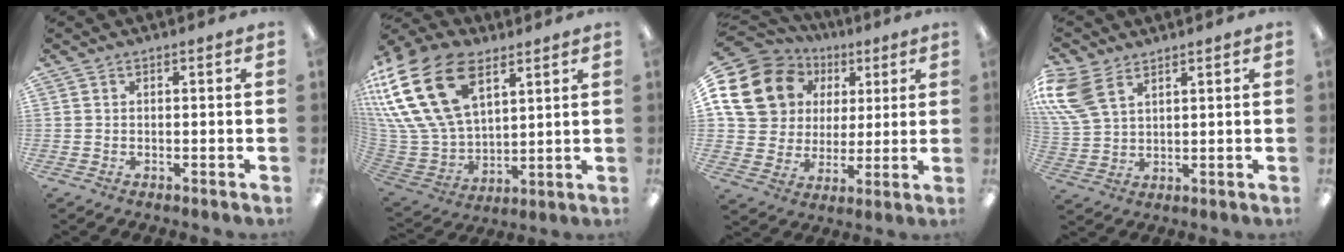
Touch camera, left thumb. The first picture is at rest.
{"total": 26.9, "force": [11.4, 17.0, 17.5], "torque": [-0.381, -0.062, 0.210]}
{"total": 18.8, "force": [7.4, 15.4, 7.7], "torque": [-0.158, -0.031, 0.151]}
{"total": 10.5, "force": [5.3, 6.7, 6.2], "torque": [-0.151, -0.007, 0.103]}